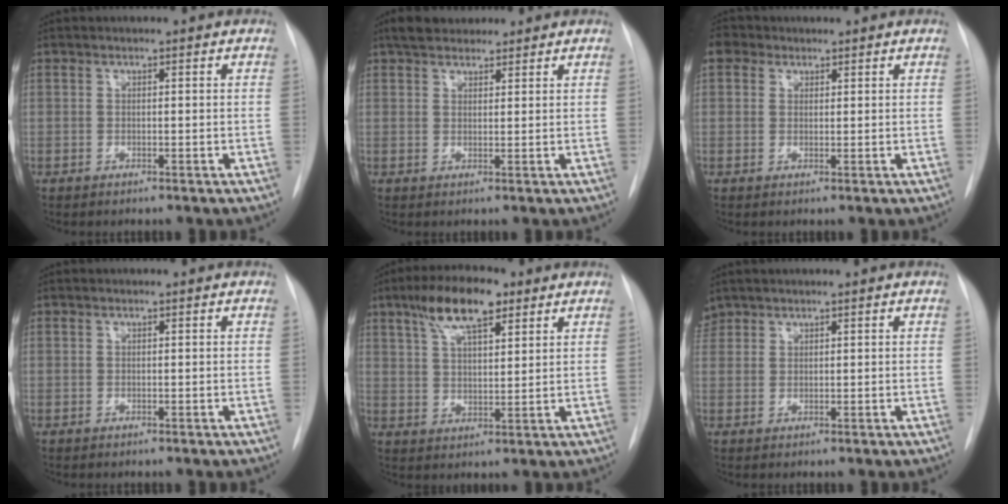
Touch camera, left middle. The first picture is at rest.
{"total": 5.1, "force": [4.2, 2.3, 1.9], "torque": [-0.033, 0.020, 0.072]}
{"total": 2.8, "force": [1.5, 2.3, 0.7], "torque": [-0.011, 0.012, 0.024]}
{"total": 0.0}
{"total": 10.0, "force": [6.0, 3.1, 7.3], "torque": [-0.141, 0.016, 0.108]}
{"total": 2.4, "force": [2.0, 1.3, -0.1], "torque": [-0.002, 0.013, 0.041]}